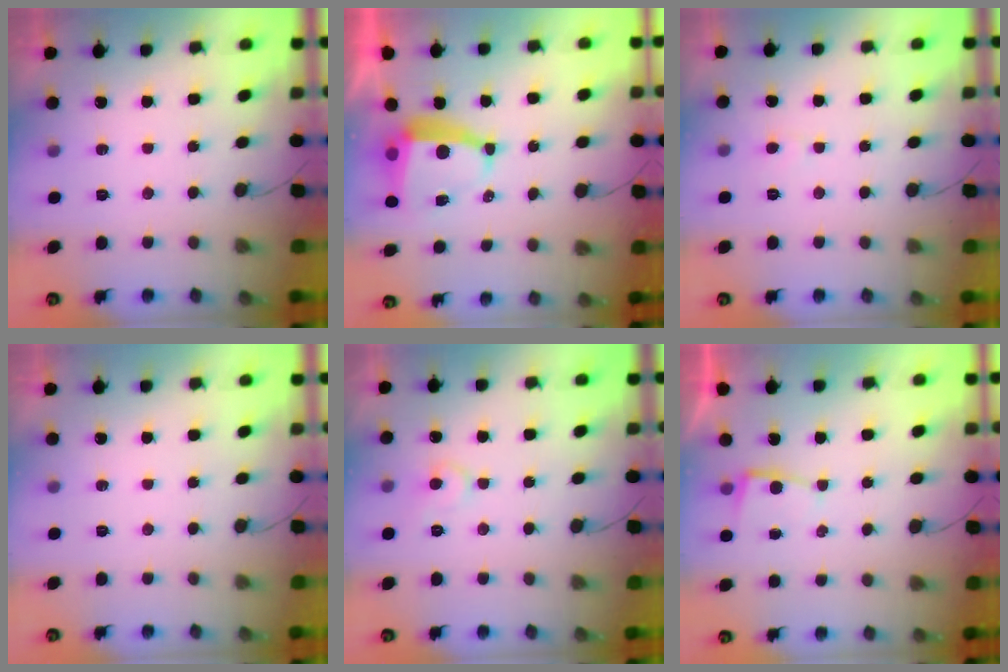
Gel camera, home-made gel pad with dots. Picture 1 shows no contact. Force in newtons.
{"total": 8.2, "press": 8.1, "slide": 1.1}
{"total": 2.8, "press": 2.8, "slide": 0.3}
{"total": 0.0}
{"total": 7.6, "press": 7.5, "slide": 0.6}
{"total": 2.4, "press": 2.4, "slide": 0.3}